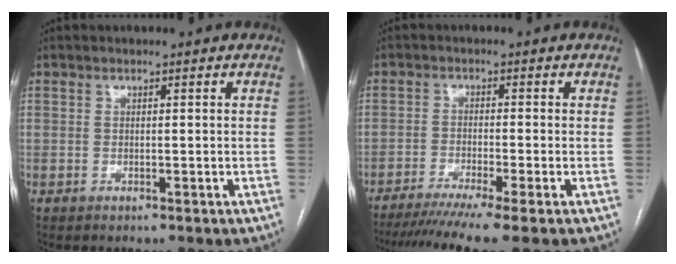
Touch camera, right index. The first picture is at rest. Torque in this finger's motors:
{"motor_torque": [1.02, -0.54, 0.48, 0.10]}